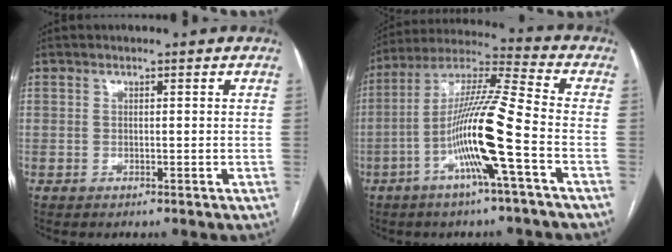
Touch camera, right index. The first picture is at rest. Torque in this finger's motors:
{"motor_torque": [2.14, 0.00, 0.69, 0.21]}